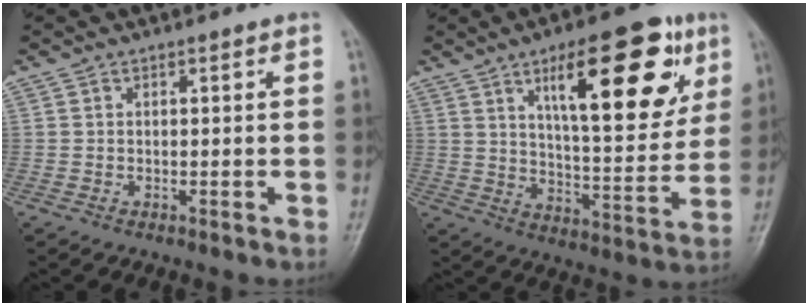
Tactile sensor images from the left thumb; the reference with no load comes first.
{"total": 21.4, "force": [9.7, 7.7, 17.5], "torque": [-0.210, -0.033, 0.148]}